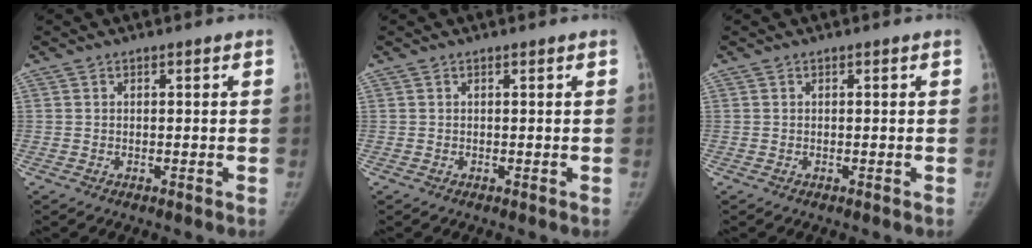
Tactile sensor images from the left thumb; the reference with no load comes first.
{"total": 0.0}
{"total": 0.0}